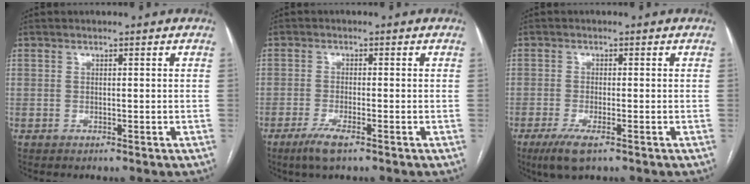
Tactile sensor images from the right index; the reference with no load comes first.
{"total": 3.8, "force": [-2.5, 0.5, 2.9], "torque": [-0.062, -0.008, -0.047]}
{"total": 4.7, "force": [-2.8, 0.9, 3.6], "torque": [-0.074, -0.012, -0.047]}